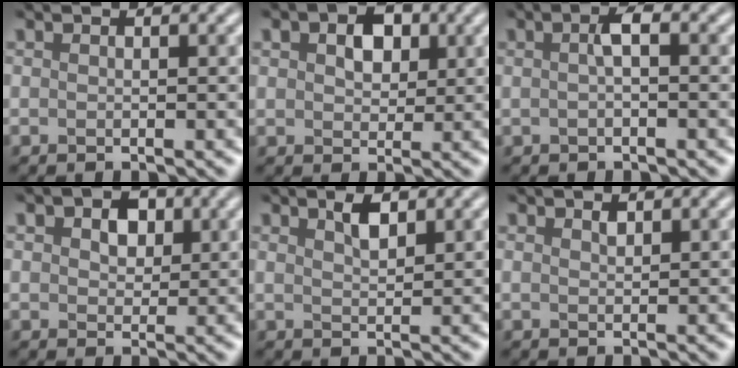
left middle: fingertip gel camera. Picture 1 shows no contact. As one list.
[{"total": 1.8, "force": [1.1, 1.3, 0.6], "torque": [-0.033, 0.014, 0.035]}, {"total": 0.6, "force": [-0.1, -0.4, 0.5], "torque": [-0.032, 0.012, 0.015]}, {"total": 1.7, "force": [1.1, 1.2, 0.3], "torque": [-0.022, 0.015, 0.033]}, {"total": 1.1, "force": [1.1, -0.3, 0.1], "torque": [-0.019, 0.011, 0.034]}, {"total": 0.8, "force": [0.4, -0.4, -0.6], "torque": [-0.005, 0.010, 0.023]}]